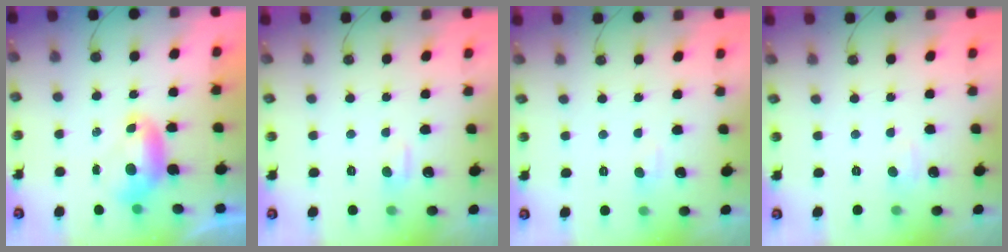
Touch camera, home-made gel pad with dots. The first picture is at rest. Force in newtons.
{"total": 0.9, "press": 0.7, "slide": 0.6}
{"total": 1.3, "press": 1.1, "slide": 0.6}
{"total": 3.4, "press": 3.3, "slide": 0.4}